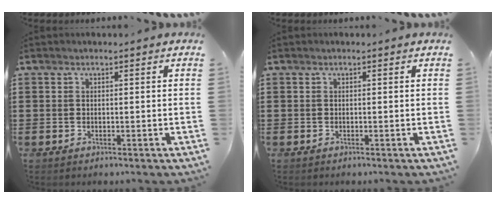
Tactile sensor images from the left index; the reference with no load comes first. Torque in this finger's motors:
{"motor_torque": [-0.02, -0.02, 0.00, 0.00]}